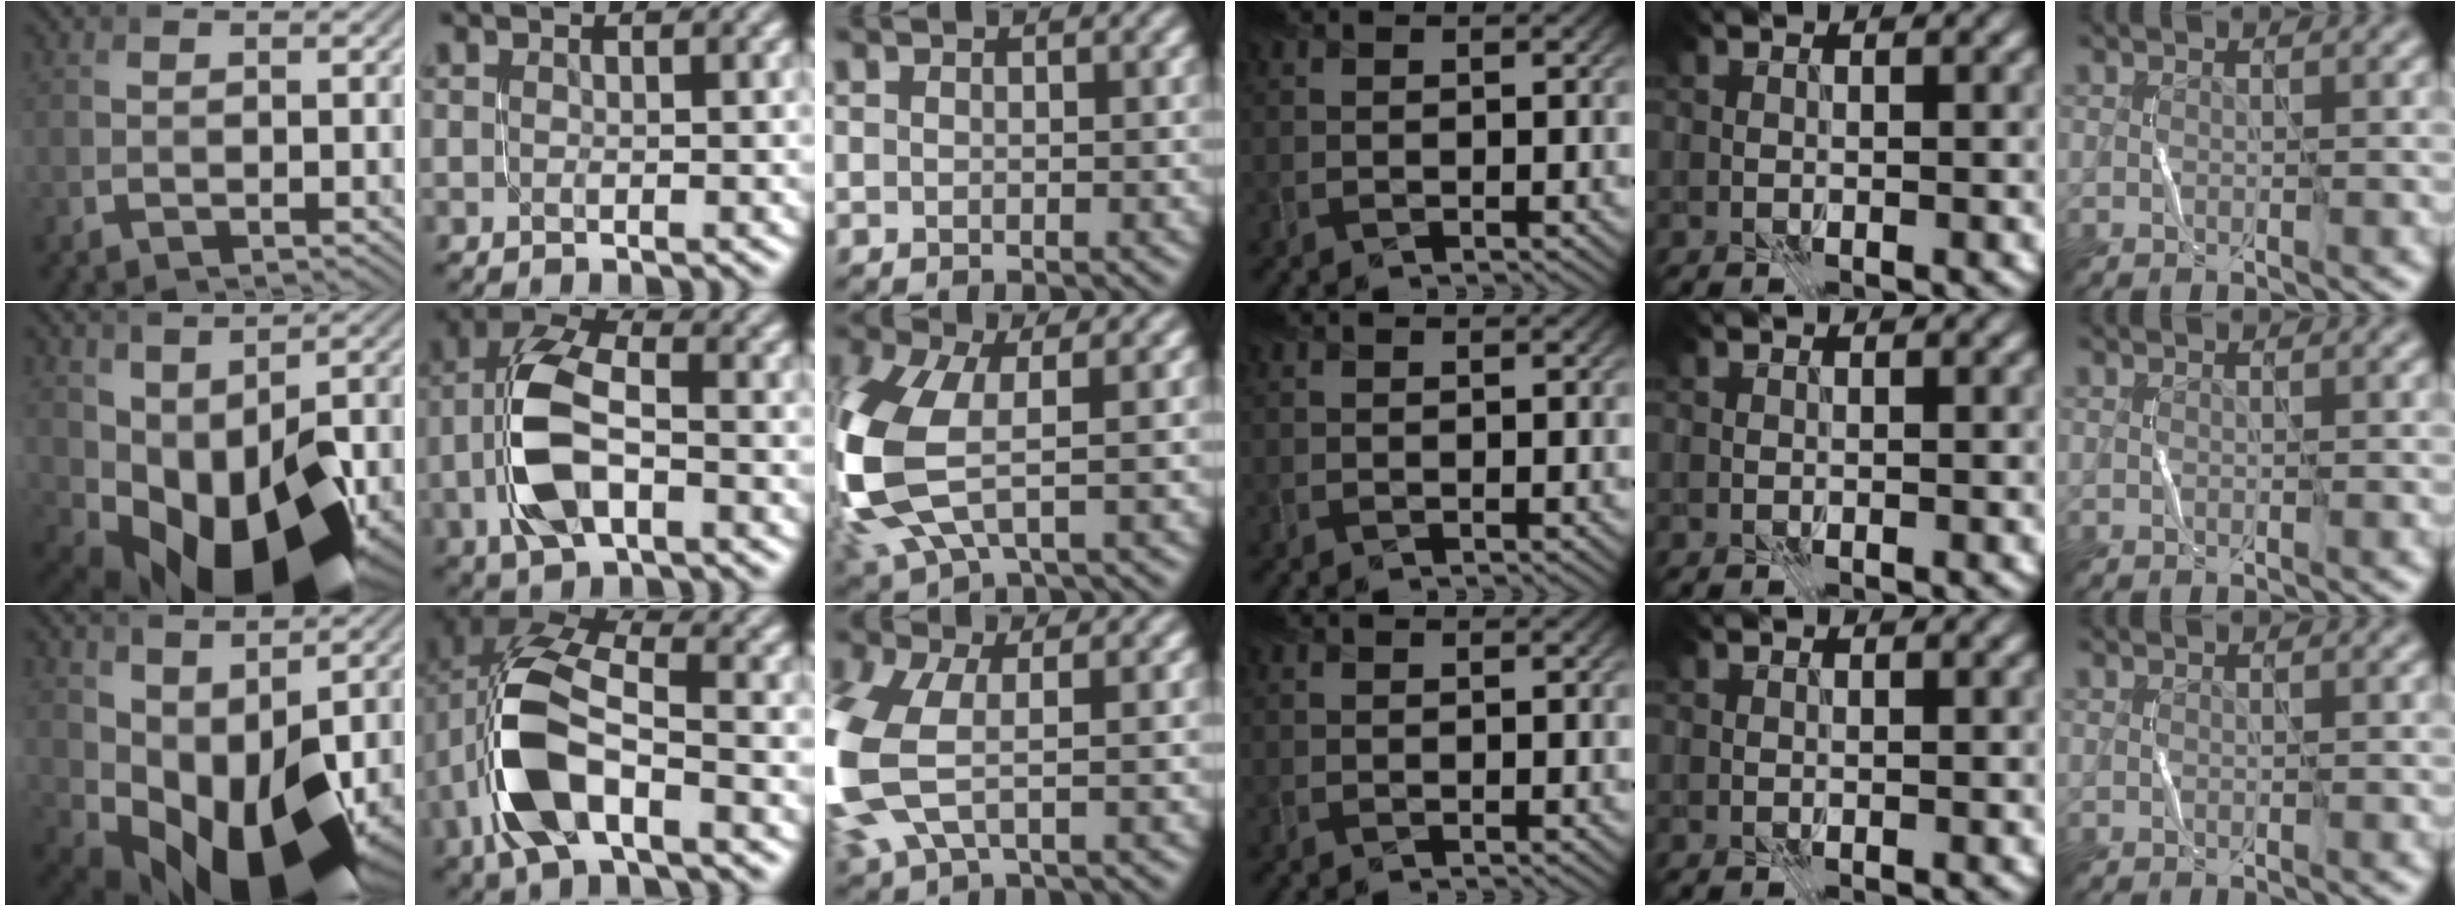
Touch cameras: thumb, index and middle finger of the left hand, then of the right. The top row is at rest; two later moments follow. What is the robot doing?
{"motion": "close", "object": "stapler"}